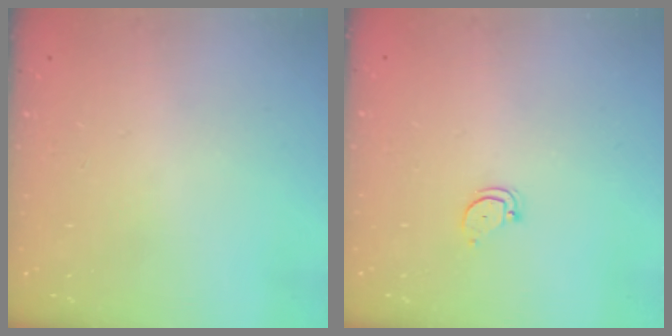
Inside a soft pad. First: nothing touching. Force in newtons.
{"total": 2.3, "press": 2.3, "slide": 0.2}